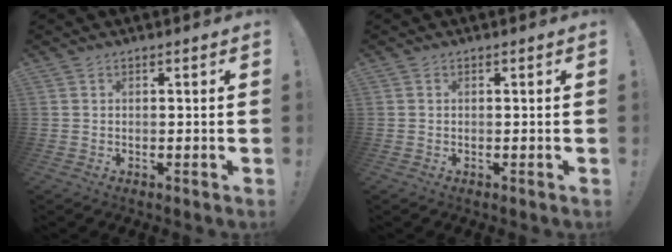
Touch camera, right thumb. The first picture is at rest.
{"total": 0.0}